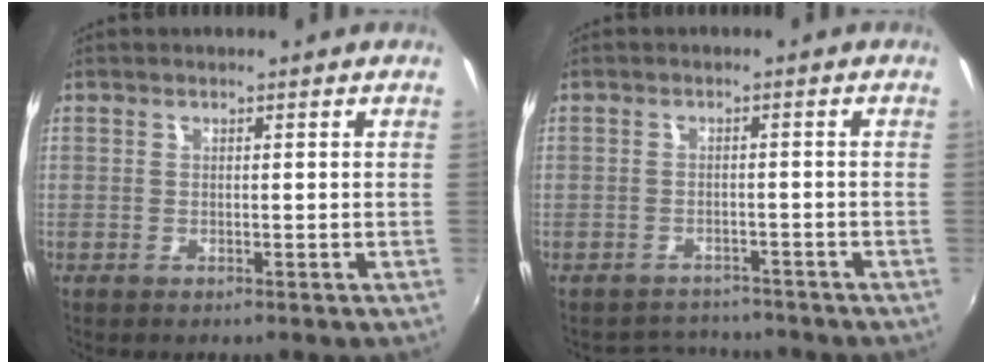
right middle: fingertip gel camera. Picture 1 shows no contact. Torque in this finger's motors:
{"motor_torque": [-0.82, -0.37, -0.08, -0.09]}